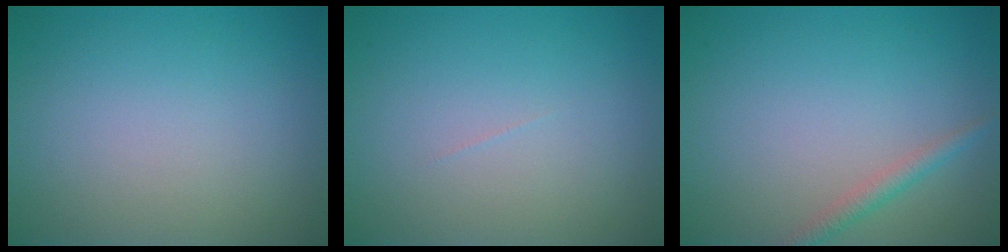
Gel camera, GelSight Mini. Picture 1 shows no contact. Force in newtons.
{"total": 0.0}
{"total": 1.5, "press": 1.5, "slide": 0.0}